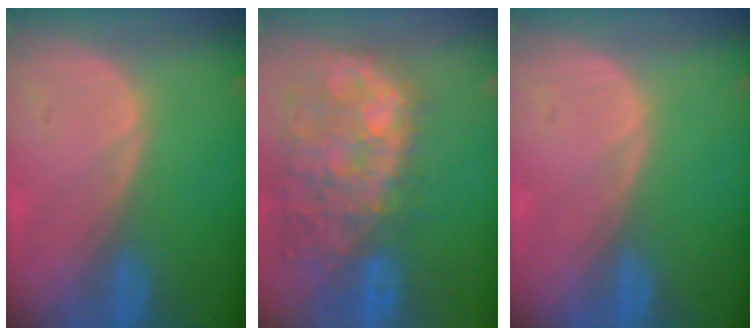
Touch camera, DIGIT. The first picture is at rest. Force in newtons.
{"total": 14.1, "press": 11.6, "slide": 8.0}
{"total": 0.0}